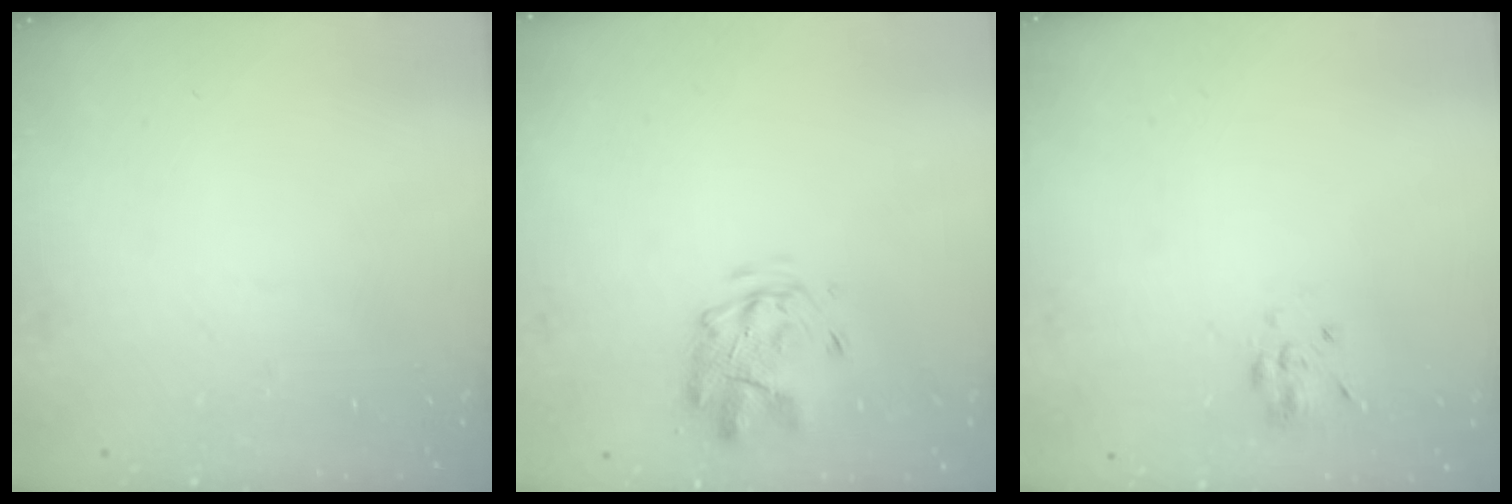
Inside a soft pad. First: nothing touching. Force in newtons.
{"total": 2.9, "press": 2.5, "slide": 1.5}
{"total": 4.1, "press": 3.9, "slide": 1.2}